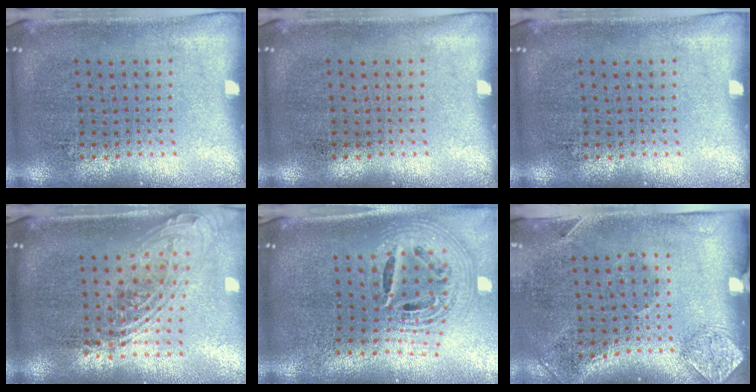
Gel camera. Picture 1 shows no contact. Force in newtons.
{"total": 0.0}
{"total": 0.0}
{"total": 2.0, "press": 1.6, "slide": 1.3}
{"total": 2.7, "press": 1.9, "slide": 1.9}
{"total": 1.9, "press": 1.1, "slide": 1.5}